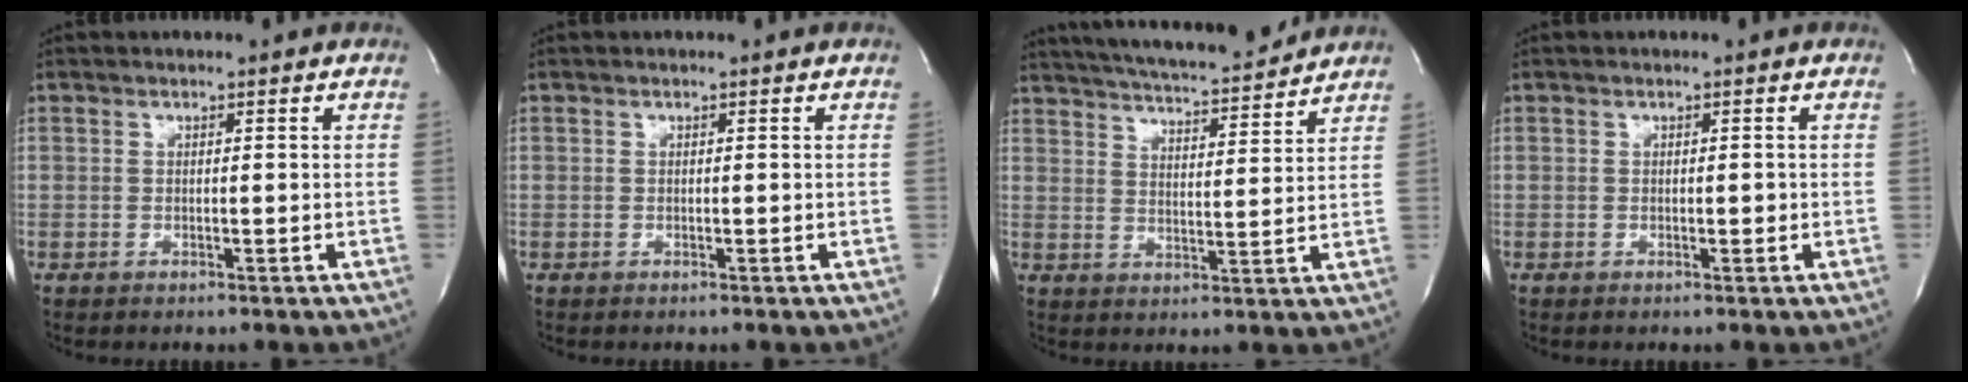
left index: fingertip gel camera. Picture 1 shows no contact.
{"total": 0.0}
{"total": 15.1, "force": [13.8, 1.5, 5.8], "torque": [-0.102, 0.005, 0.204]}
{"total": 0.6, "force": [-0.1, 0.2, 0.5], "torque": [-0.006, -0.001, -0.003]}